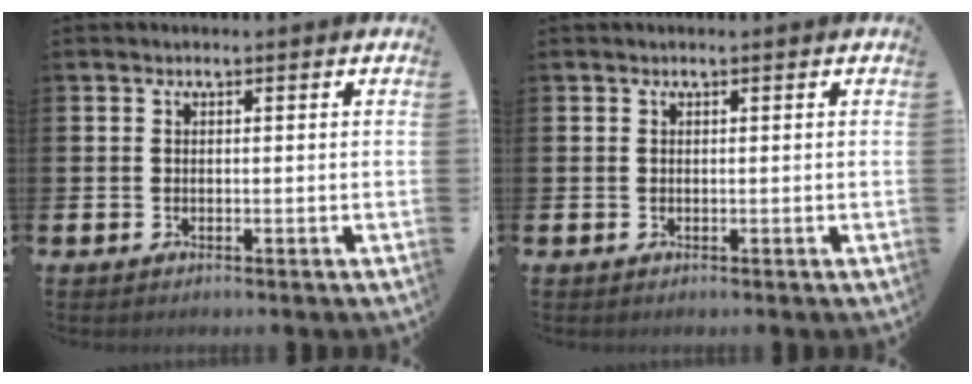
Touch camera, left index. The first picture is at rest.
{"total": 0.0}